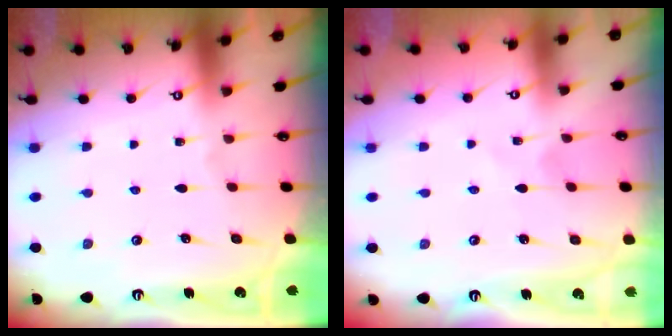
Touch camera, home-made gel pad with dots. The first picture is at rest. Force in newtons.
{"total": 0.7, "press": 0.7, "slide": 0.1}